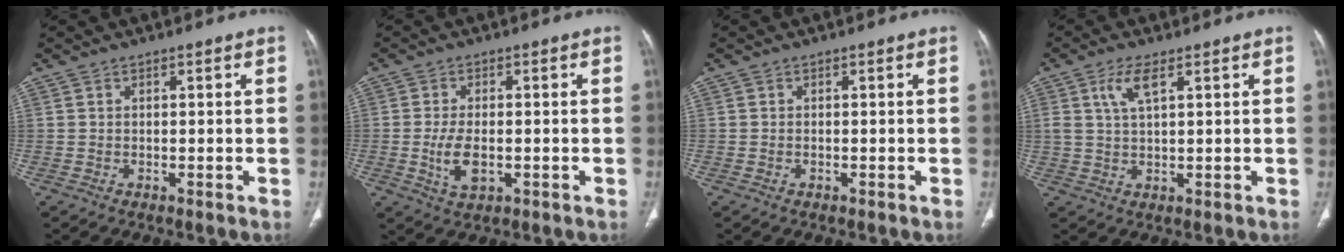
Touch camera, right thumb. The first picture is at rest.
{"total": 5.5, "force": [-1.2, 2.8, 4.6], "torque": [-0.093, -0.003, -0.016]}
{"total": 0.0}
{"total": 4.7, "force": [2.2, 1.6, 3.9], "torque": [-0.084, -0.004, 0.049]}